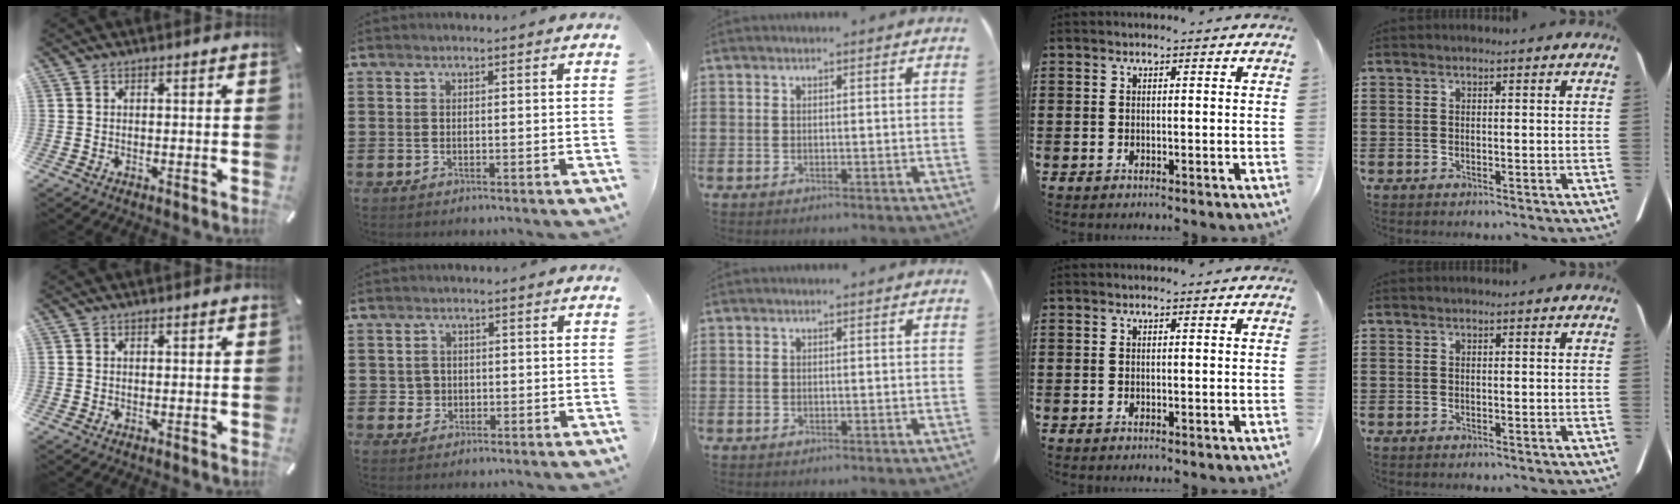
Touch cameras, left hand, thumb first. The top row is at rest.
{"index": {"total": 2.1, "force": [0.0, 2.0, 0.4], "torque": [-0.018, 0.008, -0.004]}}